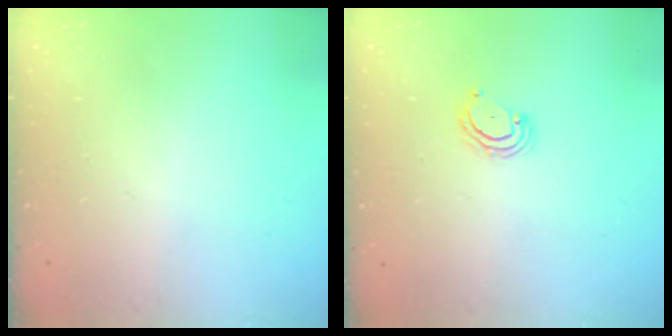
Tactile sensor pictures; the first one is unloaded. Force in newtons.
{"total": 3.6, "press": 3.6, "slide": 0.4}